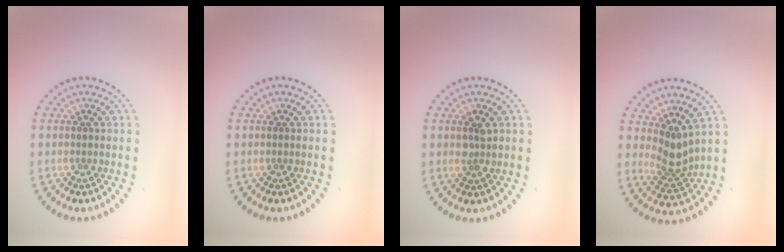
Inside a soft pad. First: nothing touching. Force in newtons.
{"total": 0.0}
{"total": 1.4, "press": 1.4, "slide": 0.4}
{"total": 2.8, "press": 2.0, "slide": 1.9}